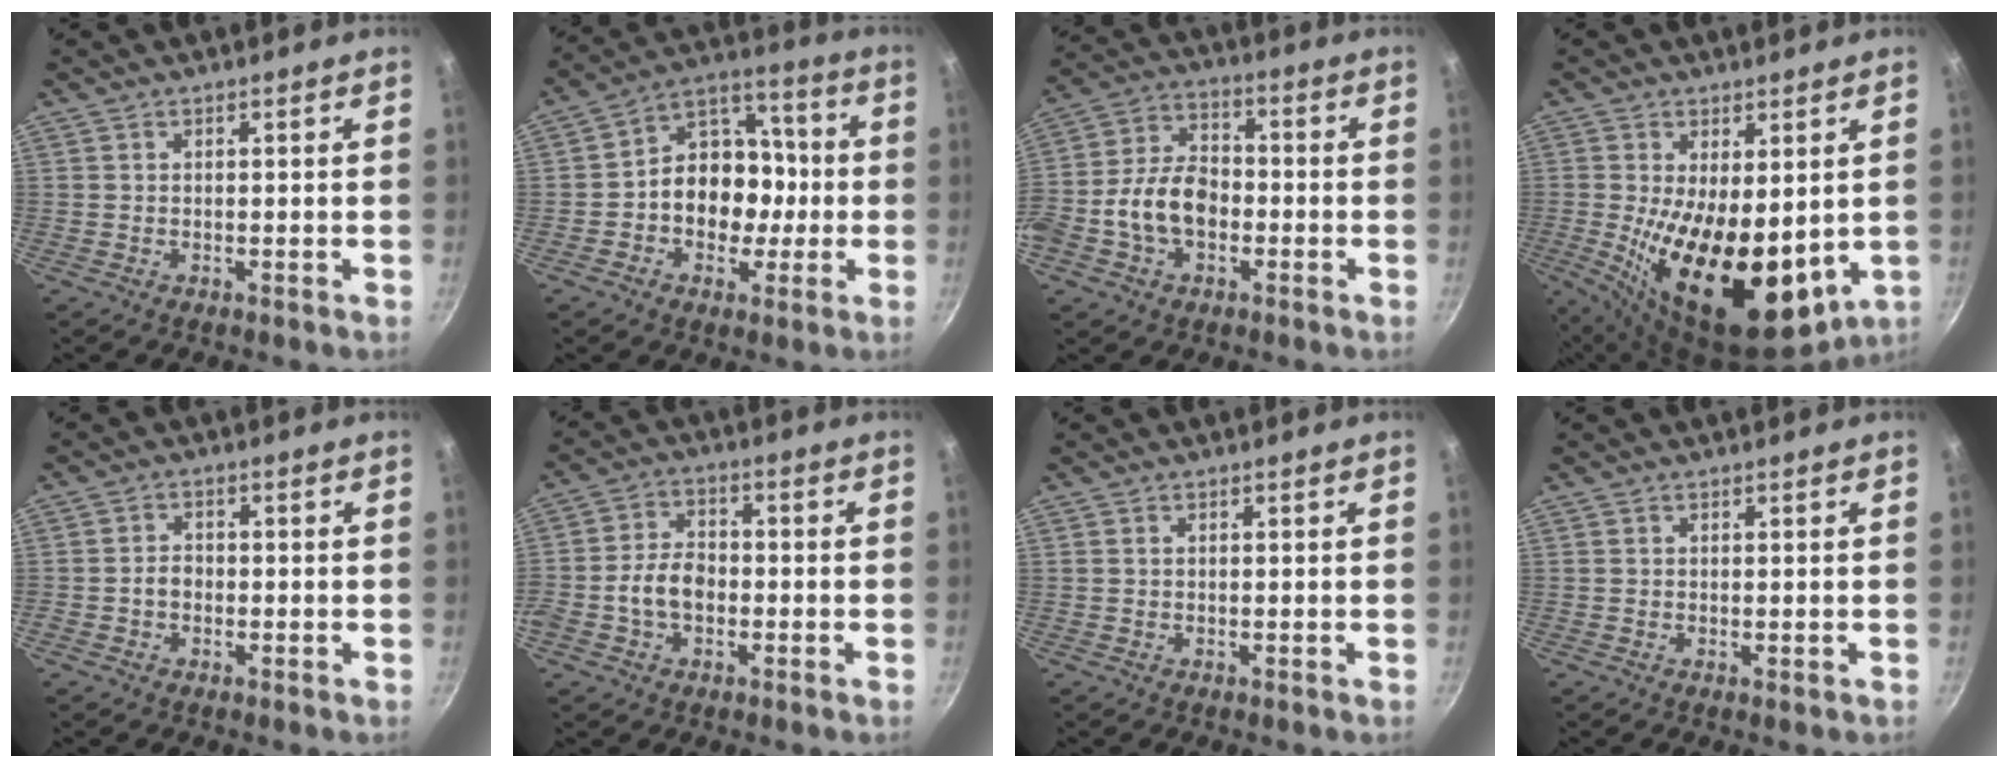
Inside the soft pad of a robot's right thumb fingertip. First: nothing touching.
{"total": 14.0, "force": [-2.0, 11.0, 8.3], "torque": [-0.071, 0.041, -0.046]}
{"total": 12.2, "force": [-2.8, 8.4, 8.3], "torque": [-0.133, 0.037, -0.064]}
{"total": 19.6, "force": [-1.1, 9.6, 17.0], "torque": [-0.251, -0.032, 0.003]}
{"total": 2.4, "force": [-0.8, 1.9, 1.3], "torque": [-0.012, 0.016, -0.015]}
{"total": 7.4, "force": [-1.9, 5.2, 4.9], "torque": [-0.074, 0.028, -0.044]}
{"total": 0.0}
{"total": 0.0}